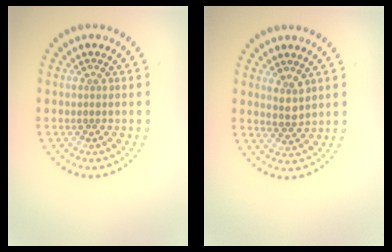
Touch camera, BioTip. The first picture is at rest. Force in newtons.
{"total": 1.6, "press": 1.5, "slide": 0.7}